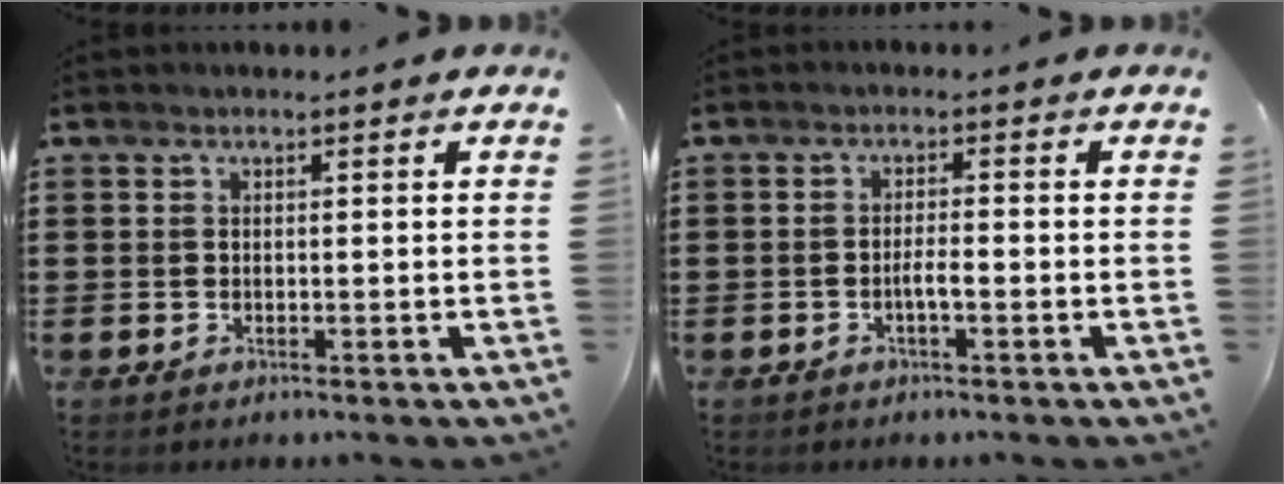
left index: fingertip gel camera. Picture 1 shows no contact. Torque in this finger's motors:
{"motor_torque": [0.07, 0.05, 0.08, 0.02]}